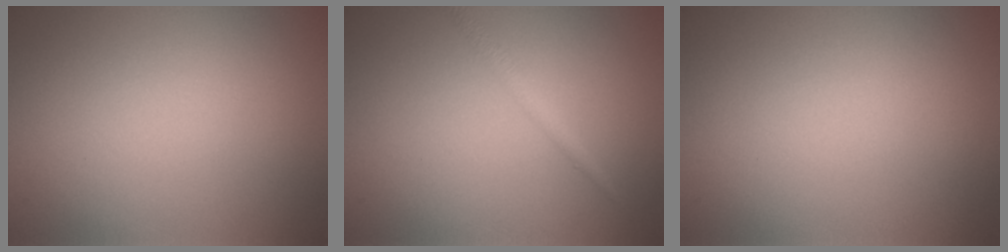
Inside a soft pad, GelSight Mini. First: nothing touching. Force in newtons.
{"total": 1.3, "press": 1.3, "slide": 0.1}
{"total": 0.0}